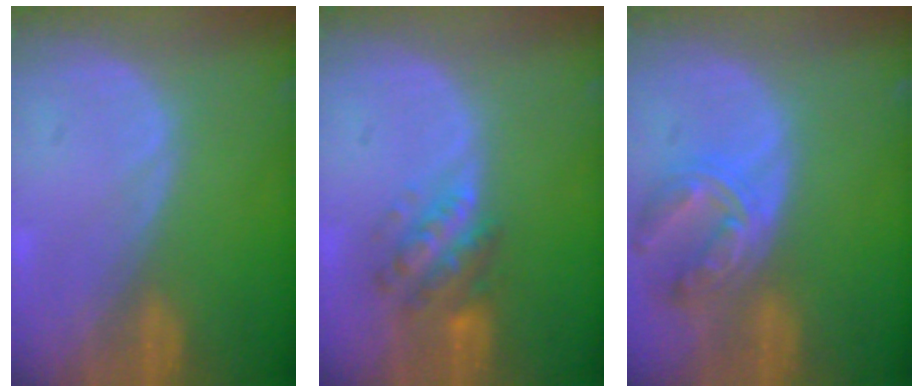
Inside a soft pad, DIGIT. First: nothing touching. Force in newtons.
{"total": 5.7, "press": 5.5, "slide": 1.4}
{"total": 7.9, "press": 6.9, "slide": 3.8}